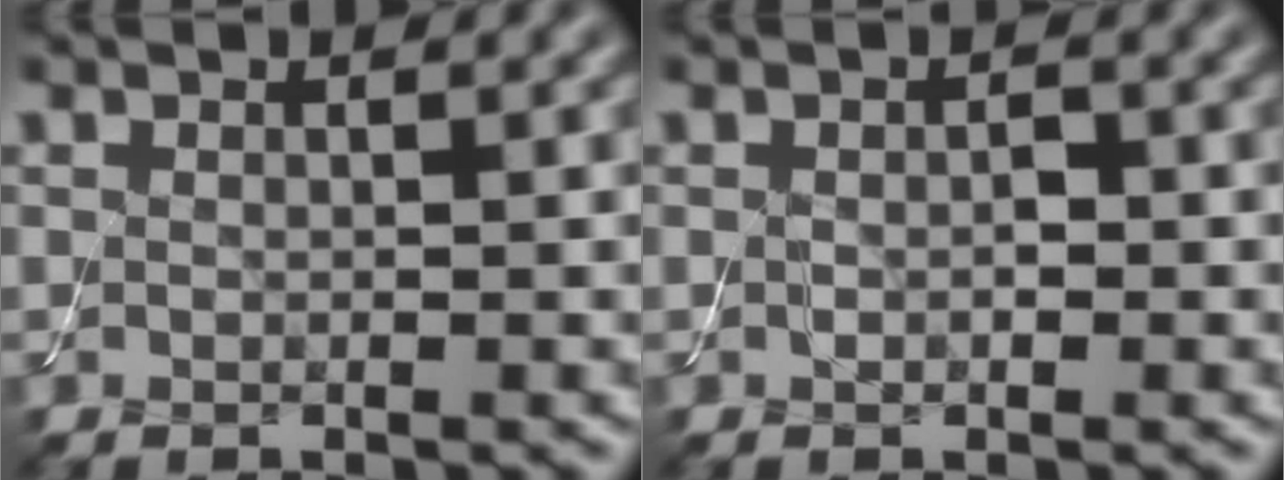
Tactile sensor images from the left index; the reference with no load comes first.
{"total": 1.3, "force": [-0.1, 0.8, 1.0], "torque": [-0.017, 0.000, -0.003]}